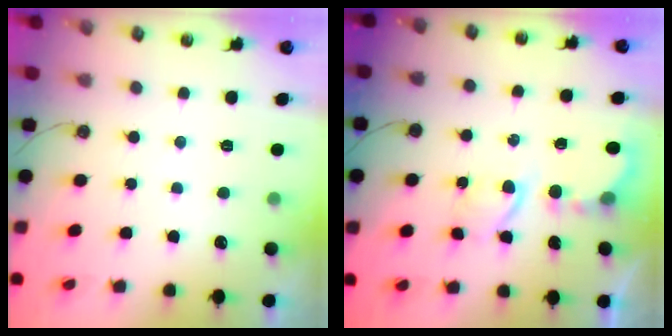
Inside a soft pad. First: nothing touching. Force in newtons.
{"total": 6.2, "press": 6.2, "slide": 0.5}